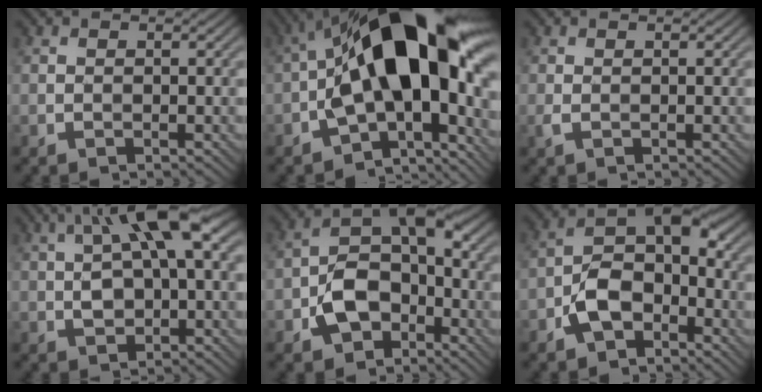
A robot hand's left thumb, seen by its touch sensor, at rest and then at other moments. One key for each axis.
{"total": 18.9, "fx": -0.4, "fy": 9.3, "fz": 16.4, "tx": -0.236, "ty": 0.030, "tz": -0.022}
{"total": 0.7, "fx": 0.0, "fy": 0.3, "fz": 0.7, "tx": -0.023, "ty": 0.000, "tz": -0.001}
{"total": 10.1, "fx": 2.1, "fy": 4.6, "fz": 8.8, "tx": -0.160, "ty": 0.019, "tz": 0.031}
{"total": 8.3, "fx": -3.4, "fy": 5.3, "fz": 5.3, "tx": -0.094, "ty": 0.003, "tz": -0.075}
{"total": 7.7, "fx": -3.4, "fy": 4.5, "fz": 5.2, "tx": -0.088, "ty": 0.008, "tz": -0.078}